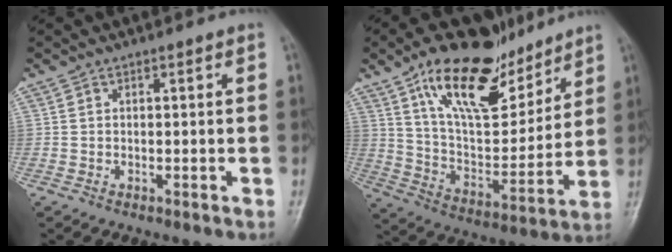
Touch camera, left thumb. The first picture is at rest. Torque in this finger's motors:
{"motor_torque": [0.35, 0.28, 1.50, -1.27, 0.38]}